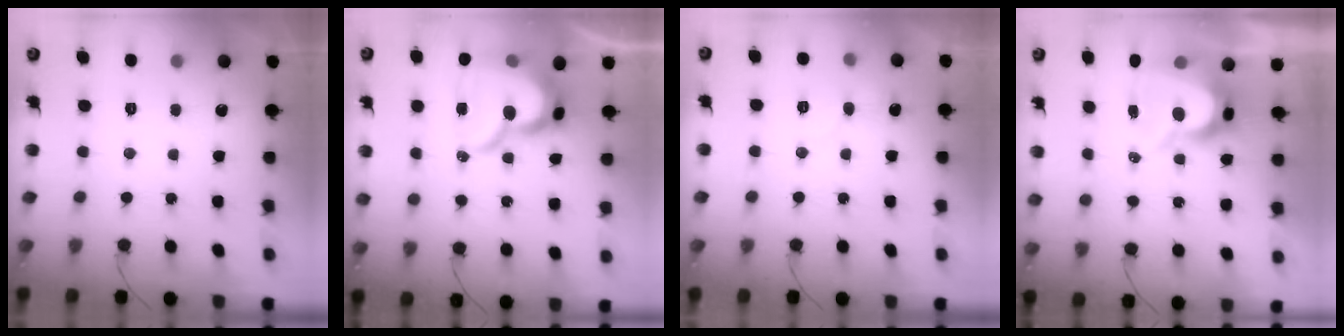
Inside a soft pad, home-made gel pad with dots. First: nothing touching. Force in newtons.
{"total": 18.5, "press": 18.4, "slide": 1.6}
{"total": 5.7, "press": 5.7, "slide": 0.4}
{"total": 10.1, "press": 10.1, "slide": 0.7}